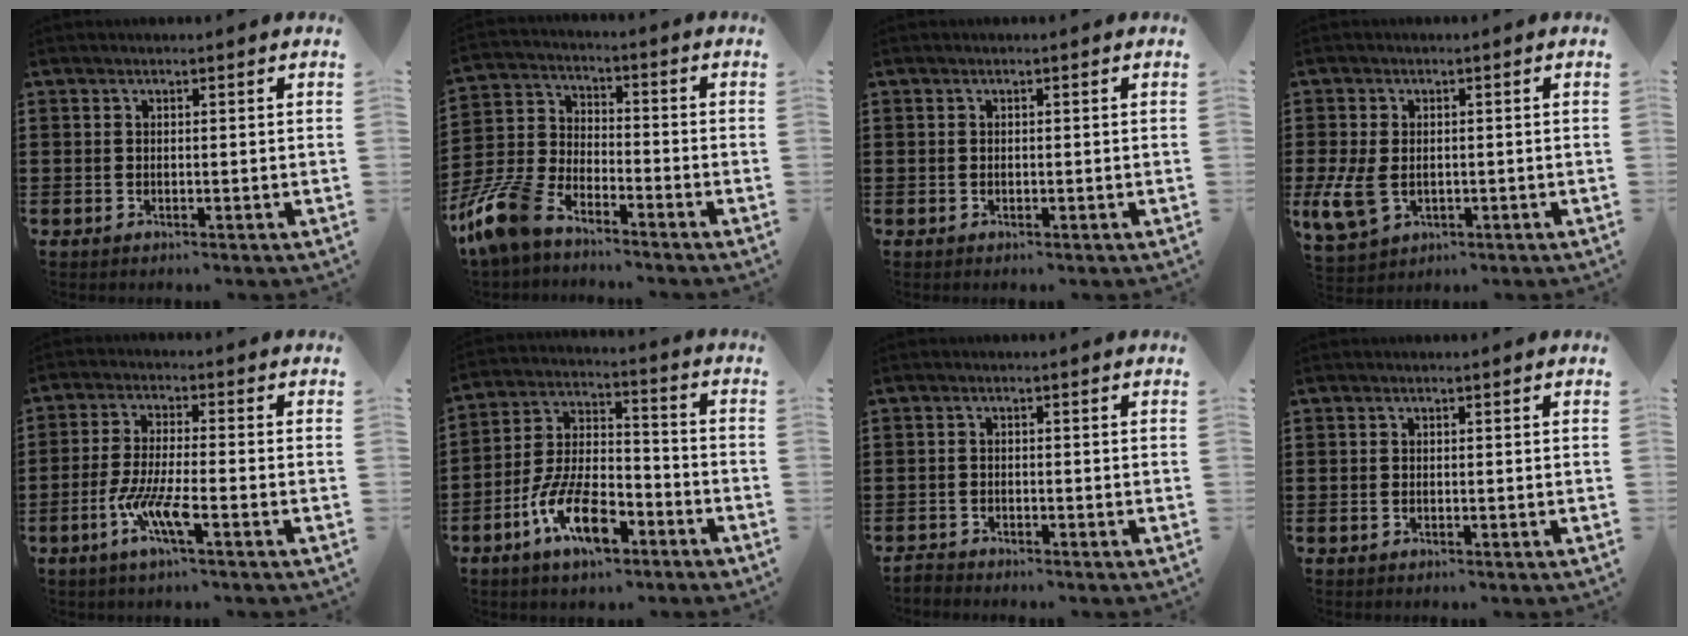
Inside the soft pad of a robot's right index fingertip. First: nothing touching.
{"total": 8.6, "force": [-7.2, 2.9, 3.8], "torque": [-0.116, 0.008, -0.148]}
{"total": 0.0}
{"total": 5.1, "force": [-0.9, 3.6, 3.5], "torque": [-0.103, -0.007, -0.023]}
{"total": 7.0, "force": [-3.6, 0.9, 5.9], "torque": [-0.137, -0.016, -0.074]}
{"total": 11.9, "force": [-6.3, 5.0, 8.7], "torque": [-0.181, 0.011, -0.116]}
{"total": 1.4, "force": [-1.4, 0.0, -0.1], "torque": [-0.005, -0.001, -0.029]}
{"total": 0.0}